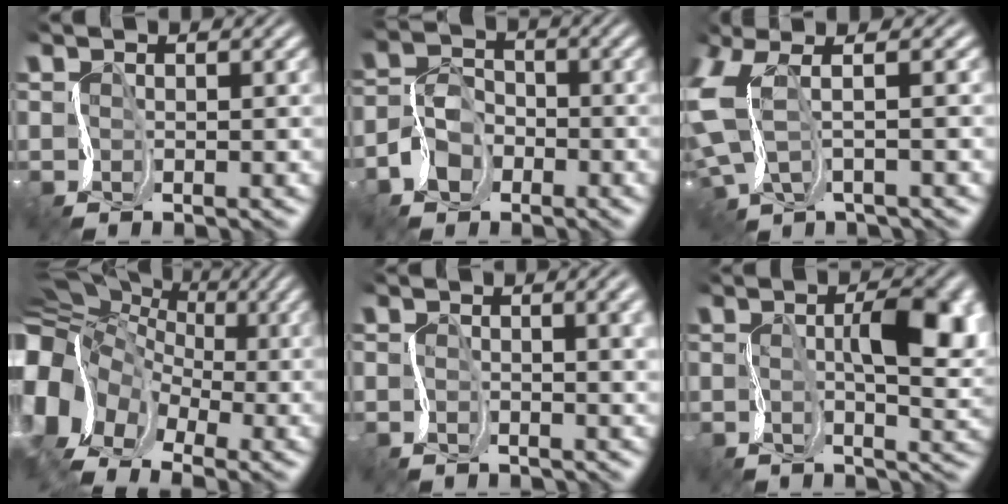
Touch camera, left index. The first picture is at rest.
{"total": 2.9, "force": [-1.9, 2.1, 0.6], "torque": [-0.027, 0.016, -0.048]}
{"total": 4.5, "force": [2.1, 1.6, 3.6], "torque": [-0.115, 0.008, 0.037]}
{"total": 15.7, "force": [-2.6, 12.6, 8.9], "torque": [-0.195, 0.023, -0.042]}
{"total": 4.5, "force": [0.8, 2.5, 3.6], "torque": [-0.044, 0.016, -0.002]}
{"total": 6.8, "force": [1.1, 2.6, 6.2], "torque": [-0.107, 0.009, 0.017]}